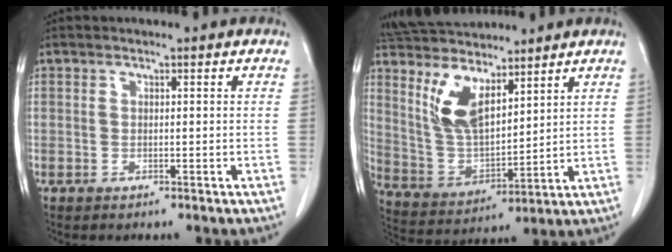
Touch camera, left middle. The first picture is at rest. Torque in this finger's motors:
{"motor_torque": [1.02, -1.12, 0.06, 0.06]}